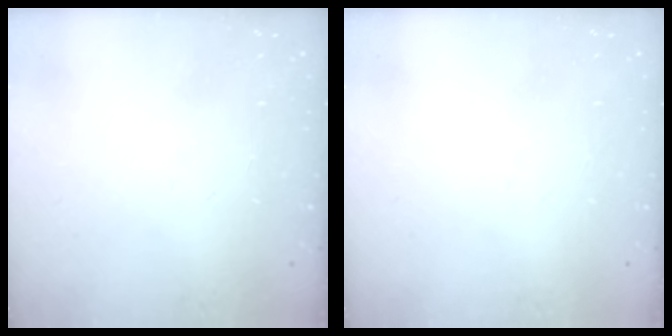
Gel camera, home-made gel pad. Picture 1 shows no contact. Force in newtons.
{"total": 0.0}